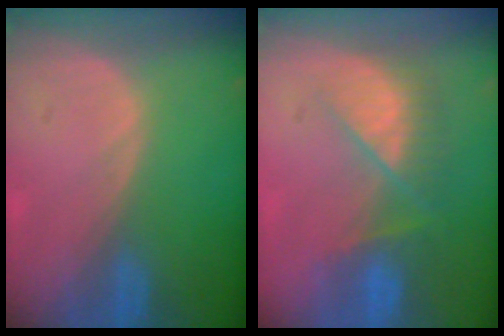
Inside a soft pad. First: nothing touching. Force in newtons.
{"total": 7.9, "press": 7.2, "slide": 3.1}